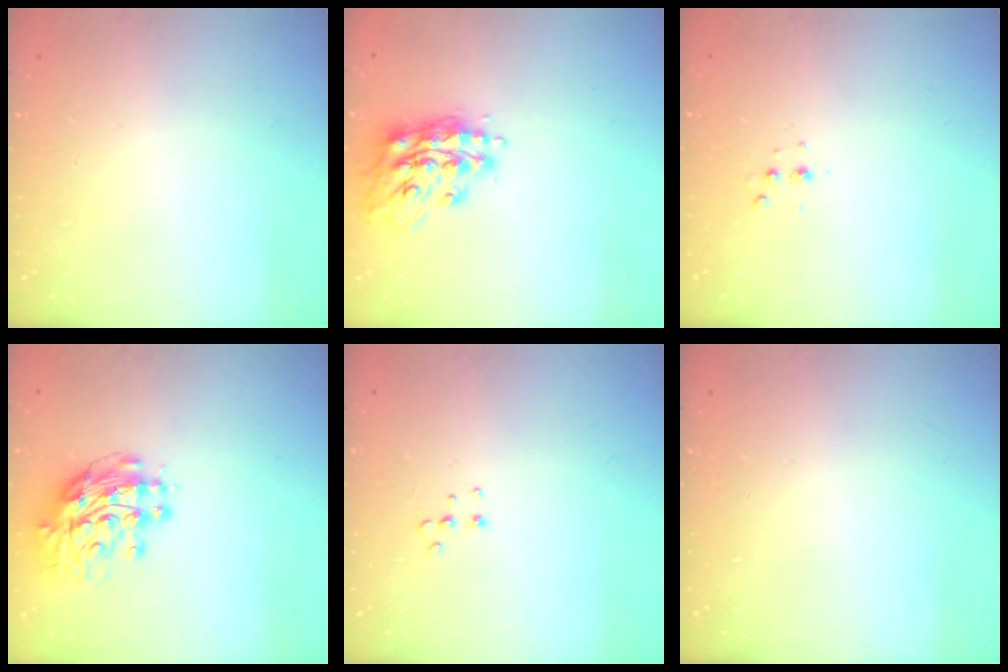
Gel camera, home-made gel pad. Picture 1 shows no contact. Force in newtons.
{"total": 15.5, "press": 15.5, "slide": 1.4}
{"total": 2.8, "press": 2.8, "slide": 0.7}
{"total": 12.2, "press": 12.1, "slide": 1.1}
{"total": 5.1, "press": 5.0, "slide": 0.7}
{"total": 0.0}